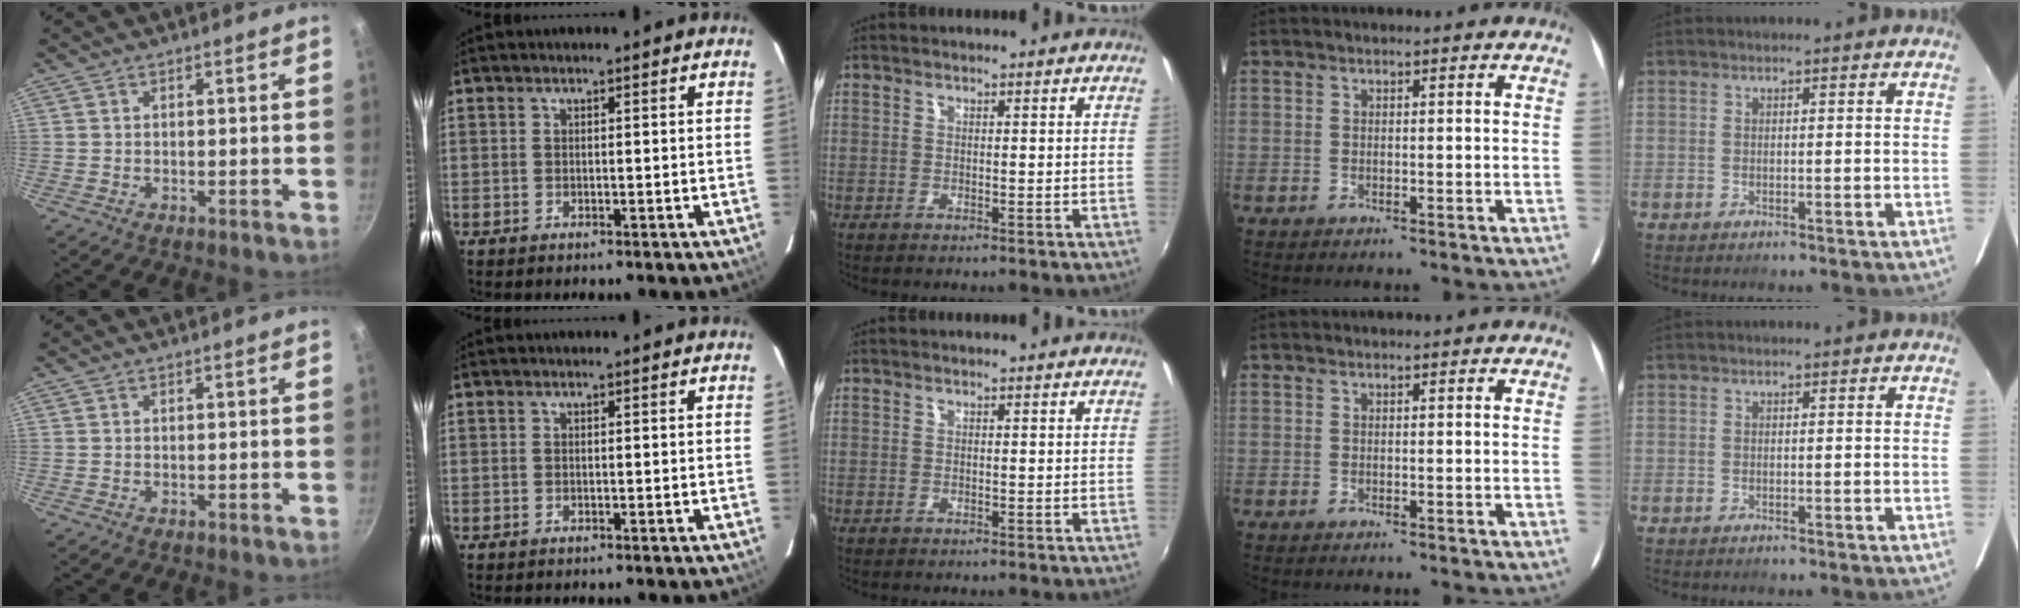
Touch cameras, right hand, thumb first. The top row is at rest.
{}